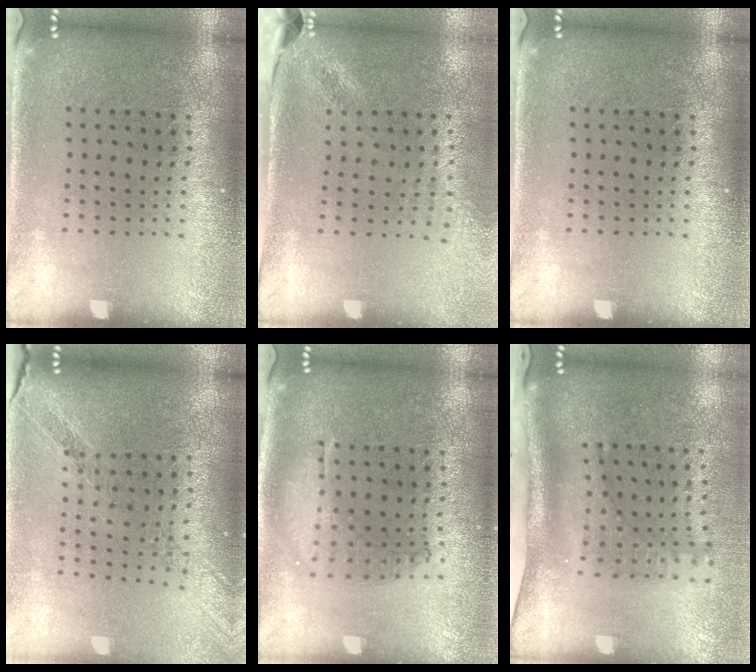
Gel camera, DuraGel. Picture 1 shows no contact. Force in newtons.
{"total": 1.9, "press": 1.5, "slide": 1.2}
{"total": 0.0}
{"total": 1.1, "press": 1.0, "slide": 0.0}
{"total": 0.9, "press": 0.9, "slide": 0.3}
{"total": 2.1, "press": 1.5, "slide": 1.4}